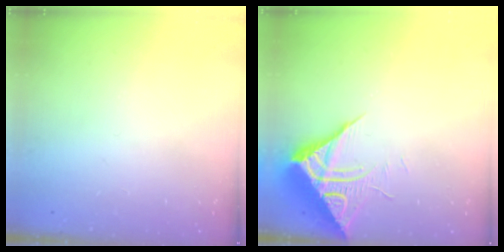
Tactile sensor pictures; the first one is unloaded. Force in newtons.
{"total": 10.0, "press": 10.0, "slide": 0.6}